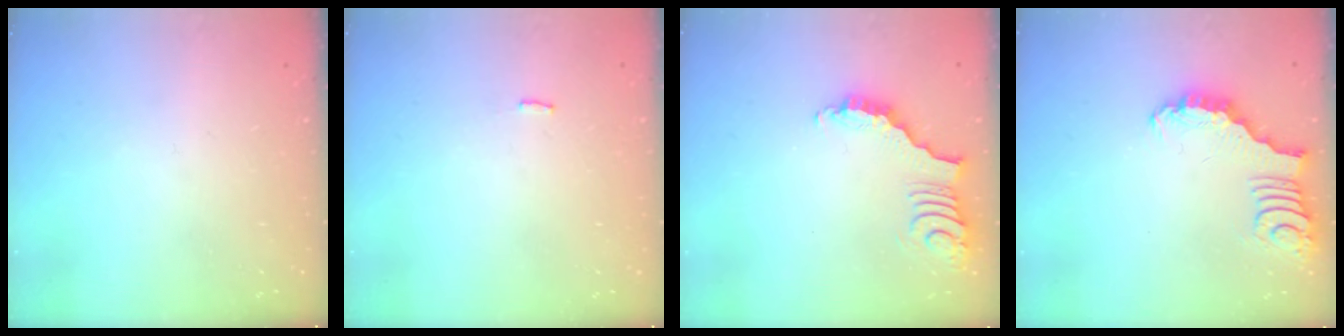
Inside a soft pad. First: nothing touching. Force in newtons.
{"total": 2.5, "press": 2.5, "slide": 0.1}
{"total": 3.7, "press": 3.7, "slide": 0.6}
{"total": 2.8, "press": 2.8, "slide": 0.3}